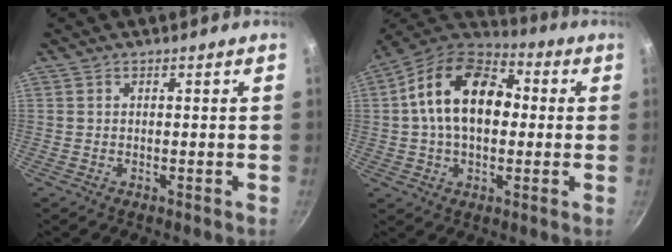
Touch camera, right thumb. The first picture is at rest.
{"total": 18.3, "force": [2.0, 11.9, 13.7], "torque": [-0.199, 0.029, 0.013]}